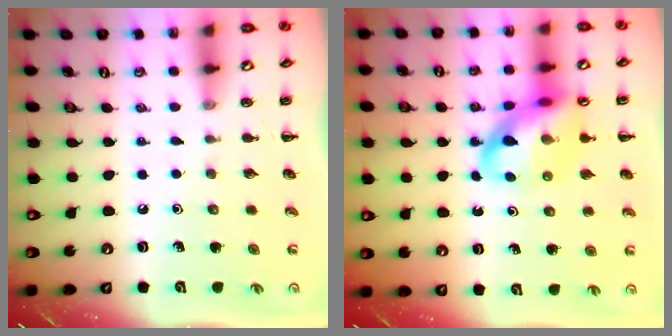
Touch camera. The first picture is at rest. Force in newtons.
{"total": 15.0, "press": 14.6, "slide": 3.4}